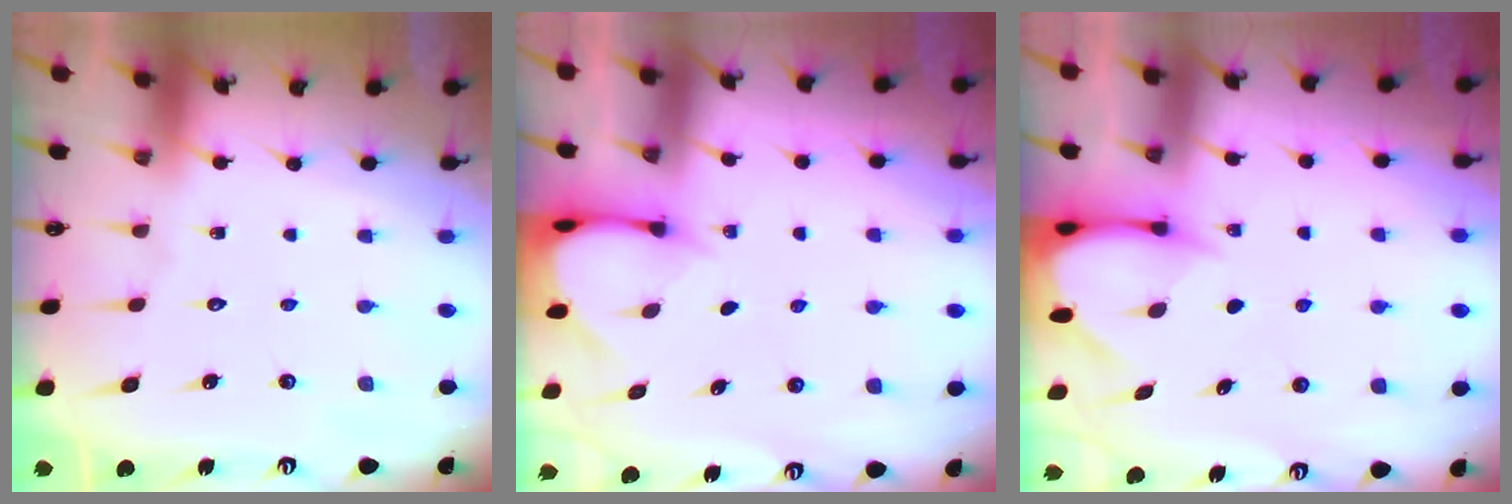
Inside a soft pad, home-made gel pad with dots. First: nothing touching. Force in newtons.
{"total": 3.0, "press": 3.0, "slide": 0.3}
{"total": 3.5, "press": 3.5, "slide": 0.2}